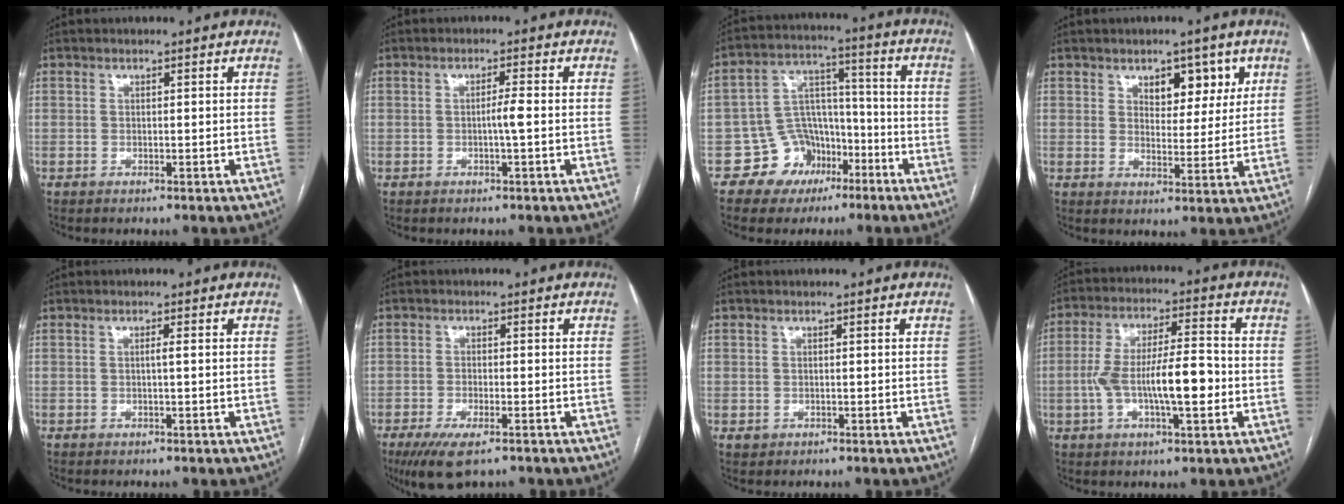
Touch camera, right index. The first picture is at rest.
{"total": 2.0, "force": [-0.4, -0.4, 1.9], "torque": [-0.031, 0.000, -0.007]}
{"total": 9.4, "force": [-4.8, 7.9, 1.9], "torque": [-0.027, 0.046, -0.068]}
{"total": 6.1, "force": [3.3, 3.5, 3.8], "torque": [-0.040, 0.005, 0.050]}
{"total": 0.7, "force": [0.0, -0.3, 0.6], "torque": [-0.008, 0.001, -0.001]}
{"total": 6.5, "force": [-4.1, 1.9, 4.6], "torque": [-0.084, -0.015, -0.066]}
{"total": 1.3, "force": [-0.1, 1.3, 0.1], "torque": [-0.001, 0.003, 0.002]}
{"total": 12.2, "force": [-2.1, 2.8, 11.7], "torque": [-0.216, 0.017, -0.034]}